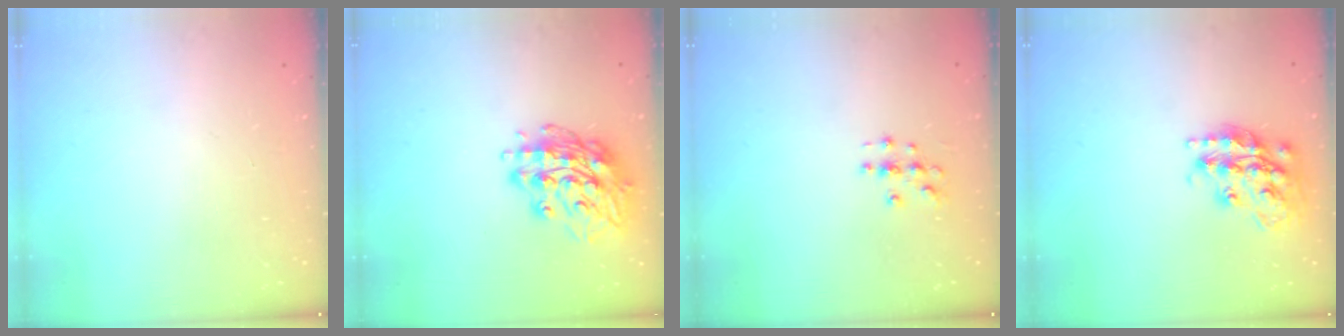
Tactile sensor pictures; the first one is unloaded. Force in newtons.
{"total": 15.3, "press": 15.3, "slide": 0.8}
{"total": 3.0, "press": 3.0, "slide": 0.3}
{"total": 18.3, "press": 18.3, "slide": 1.0}